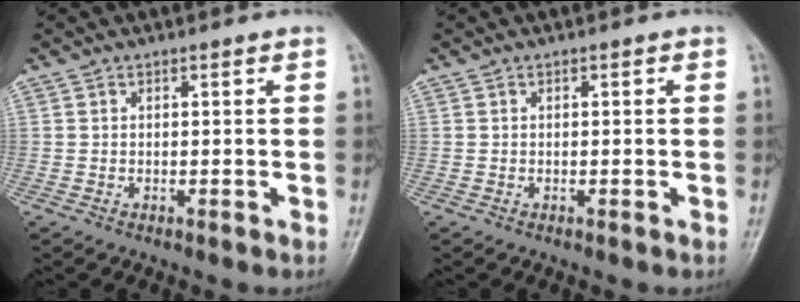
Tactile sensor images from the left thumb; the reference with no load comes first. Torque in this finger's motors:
{"motor_torque": [0.00, 0.00, -0.01, 0.01, 0.00]}